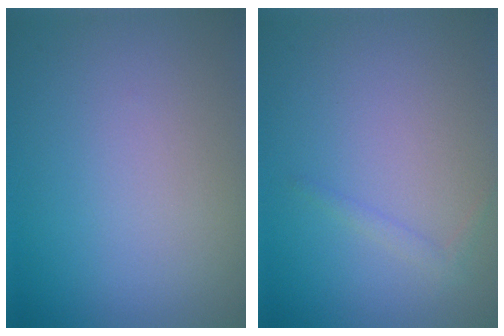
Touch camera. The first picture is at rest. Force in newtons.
{"total": 0.8, "press": 0.8, "slide": 0.1}